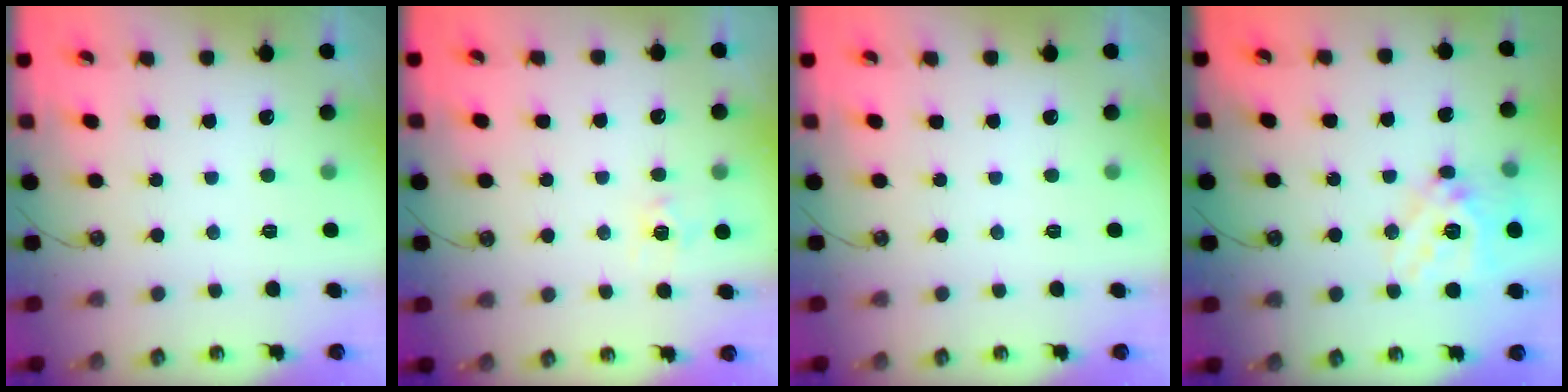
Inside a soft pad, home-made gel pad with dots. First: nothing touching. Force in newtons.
{"total": 6.0, "press": 5.9, "slide": 0.8}
{"total": 0.0}
{"total": 17.6, "press": 17.4, "slide": 3.0}